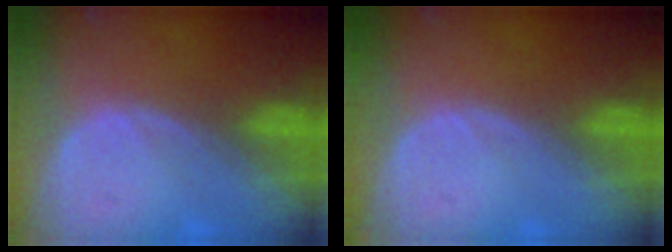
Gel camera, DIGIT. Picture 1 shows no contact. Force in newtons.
{"total": 0.0}